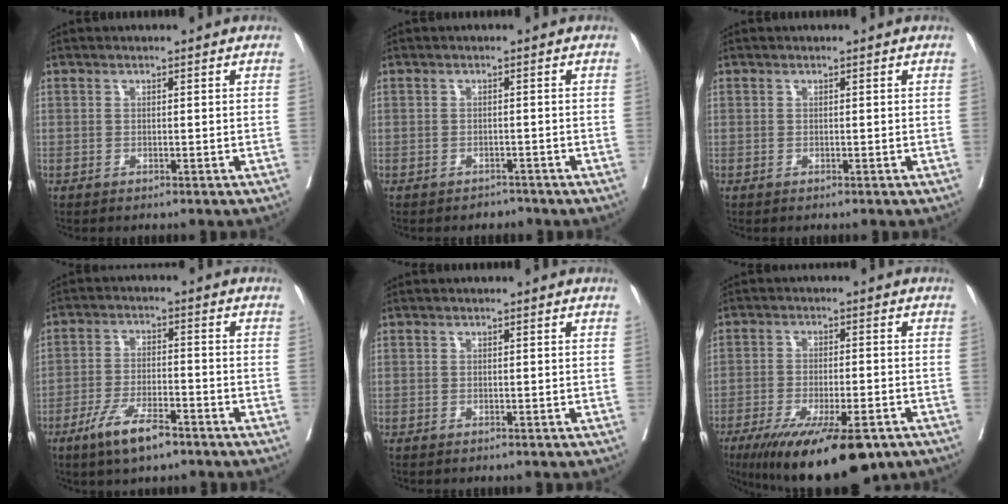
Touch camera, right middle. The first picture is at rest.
{"total": 1.5, "force": [-1.3, 0.6, -0.4], "torque": [0.007, 0.000, -0.021]}
{"total": 0.0}
{"total": 7.6, "force": [-5.1, 1.8, 5.4], "torque": [-0.105, -0.008, -0.090]}
{"total": 0.0}
{"total": 15.7, "force": [-10.5, 3.6, 11.1], "torque": [-0.159, -0.030, -0.162]}